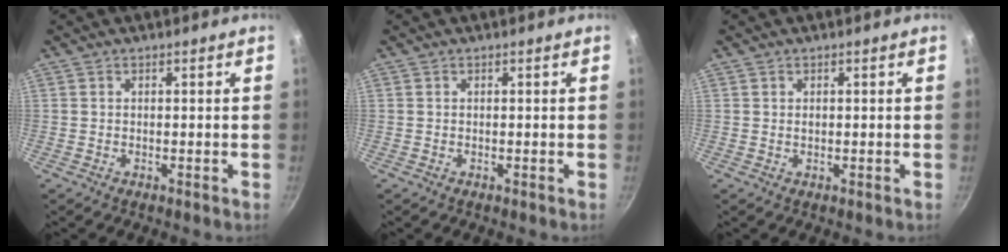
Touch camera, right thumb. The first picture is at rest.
{"total": 0.0}
{"total": 0.5, "force": [0.2, 0.4, 0.3], "torque": [-0.003, 0.001, 0.006]}